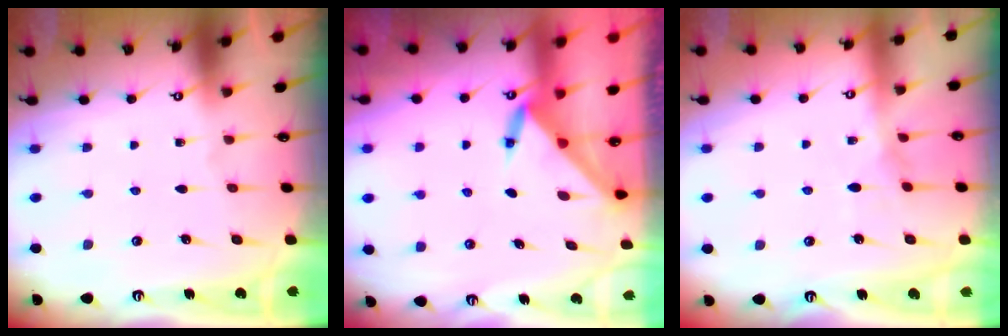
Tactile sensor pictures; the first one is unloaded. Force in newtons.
{"total": 3.6, "press": 3.6, "slide": 0.3}
{"total": 6.8, "press": 6.8, "slide": 0.8}